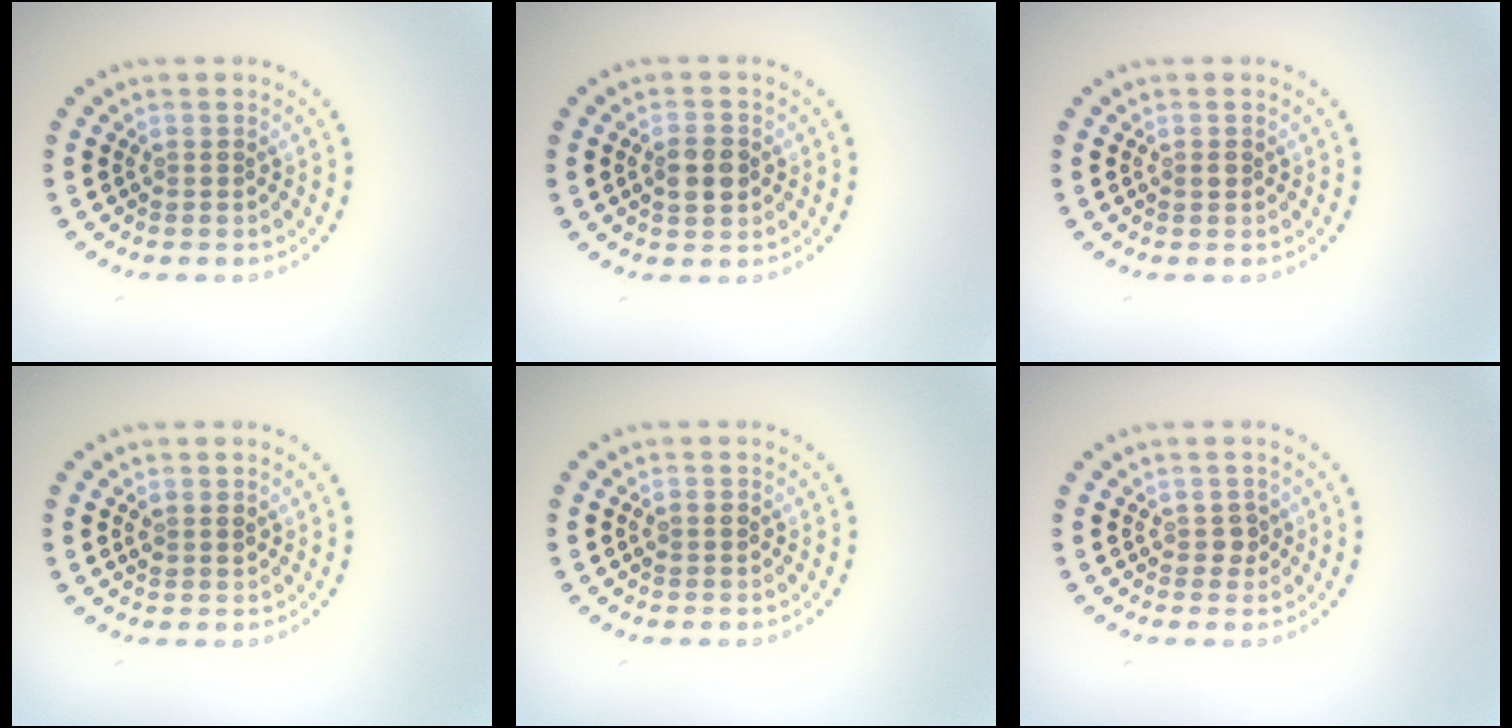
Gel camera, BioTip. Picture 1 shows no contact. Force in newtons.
{"total": 2.6, "press": 2.6, "slide": 0.4}
{"total": 0.7, "press": 0.7, "slide": 0.0}
{"total": 1.0, "press": 0.9, "slide": 0.3}
{"total": 1.1, "press": 1.1, "slide": 0.0}
{"total": 1.1, "press": 1.0, "slide": 0.5}